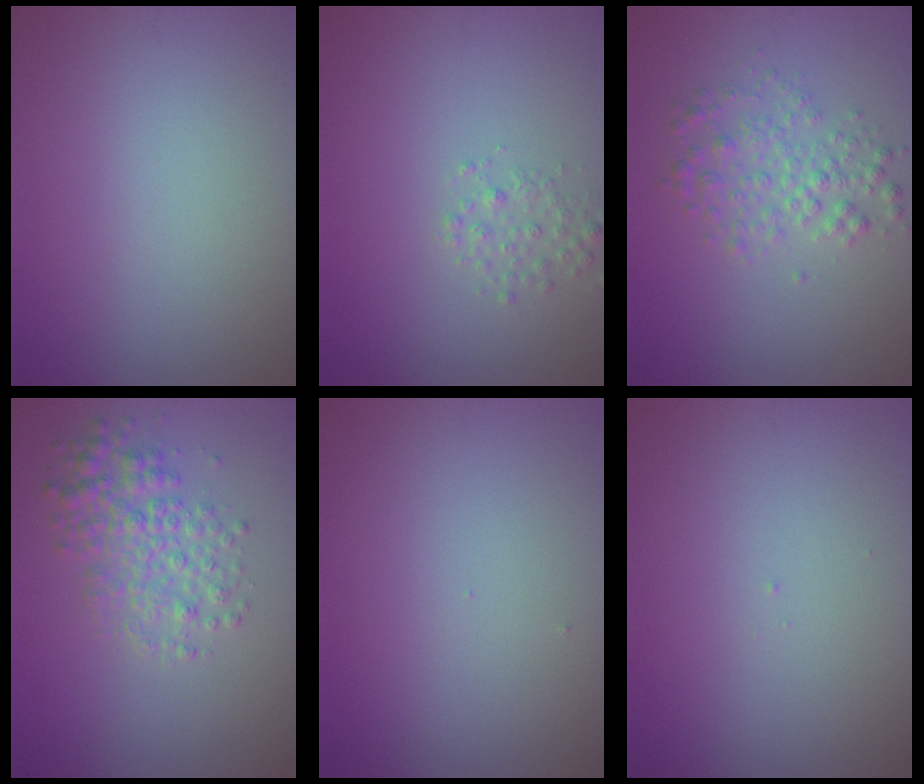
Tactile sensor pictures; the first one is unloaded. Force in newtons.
{"total": 1.5, "press": 1.5, "slide": 0.1}
{"total": 3.0, "press": 3.0, "slide": 0.1}
{"total": 3.8, "press": 3.8, "slide": 0.1}
{"total": 0.0}
{"total": 0.0}